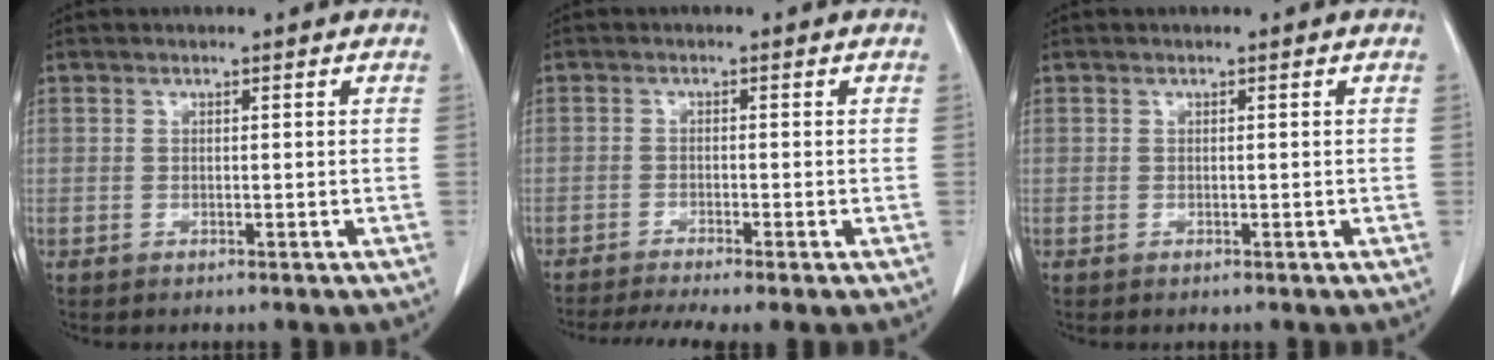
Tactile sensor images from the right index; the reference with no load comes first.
{"total": 7.0, "force": [-5.6, 0.0, 4.2], "torque": [-0.064, -0.009, -0.090]}
{"total": 0.0}